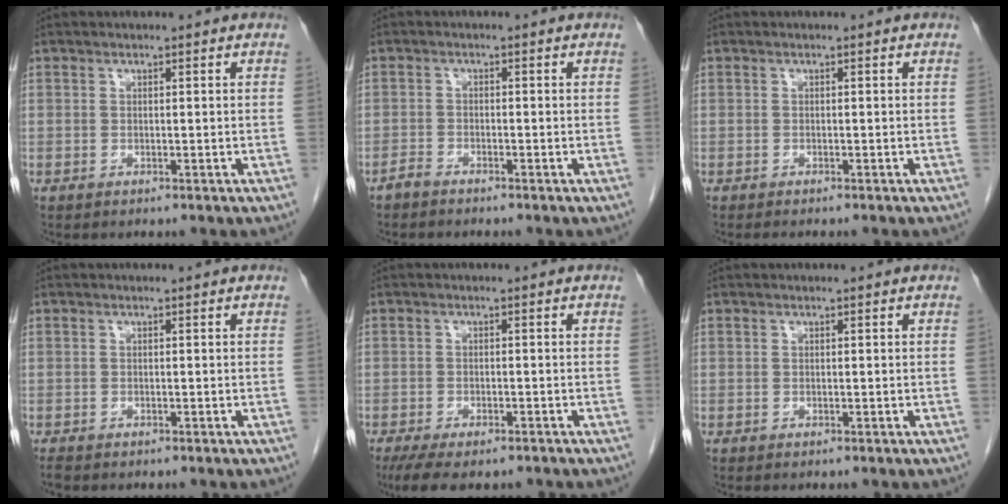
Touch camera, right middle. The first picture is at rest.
{"total": 1.4, "force": [-1.3, 0.3, 0.2], "torque": [-0.008, 0.000, -0.027]}
{"total": 1.5, "force": [-1.3, 0.1, 0.7], "torque": [-0.007, -0.002, -0.014]}
{"total": 0.8, "force": [-0.7, 0.2, 0.2], "torque": [-0.012, -0.003, -0.015]}
{"total": 8.5, "force": [-6.4, 2.9, 4.7], "torque": [-0.073, -0.012, -0.096]}
{"total": 0.0}